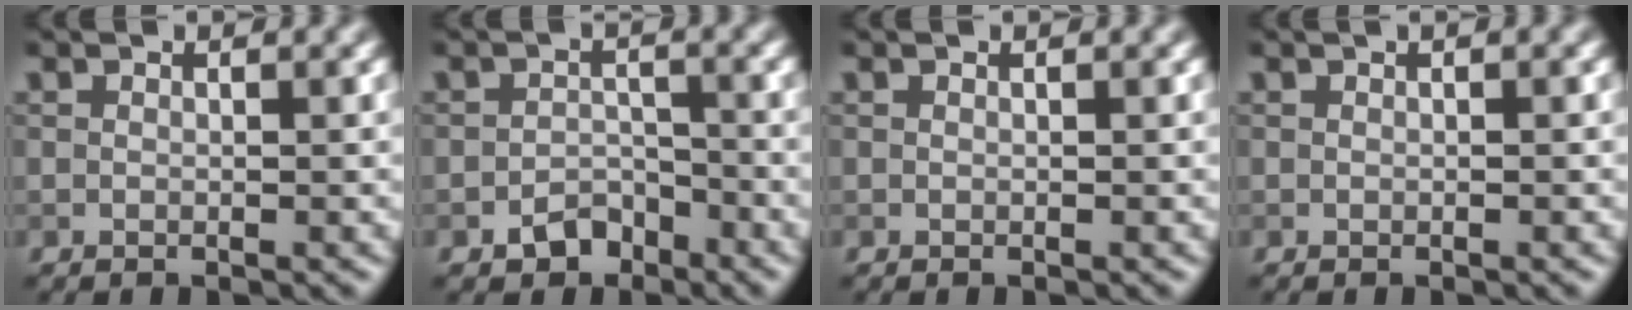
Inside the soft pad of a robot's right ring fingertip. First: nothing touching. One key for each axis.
{"total": 2.6, "fx": -1.8, "fy": 1.6, "fz": 1.0, "tx": -0.009, "ty": 0.006, "tz": -0.031}
{"total": 0.0}
{"total": 0.7, "fx": 0.3, "fy": 0.1, "fz": 0.7, "tx": -0.011, "ty": 0.005, "tz": 0.003}